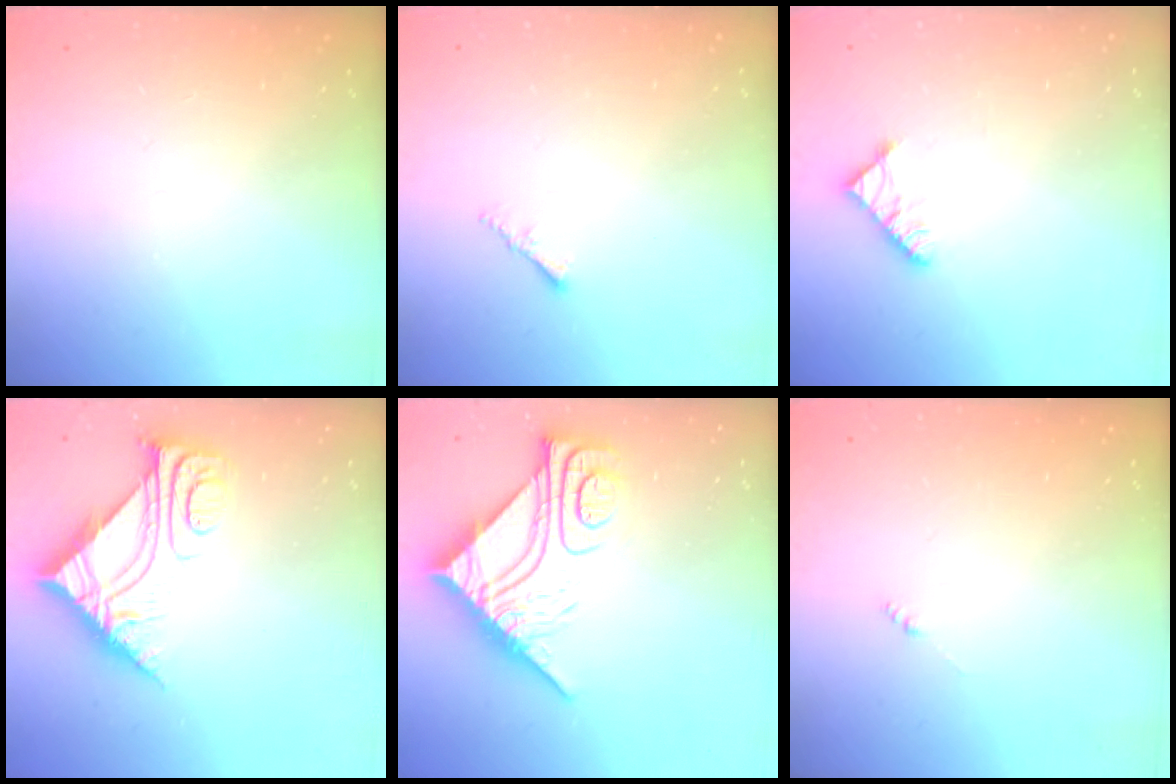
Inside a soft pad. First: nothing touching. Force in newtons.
{"total": 1.0, "press": 1.0, "slide": 0.4}
{"total": 4.4, "press": 4.4, "slide": 0.6}
{"total": 7.9, "press": 7.9, "slide": 0.8}
{"total": 14.7, "press": 14.7, "slide": 1.2}
{"total": 0.0}